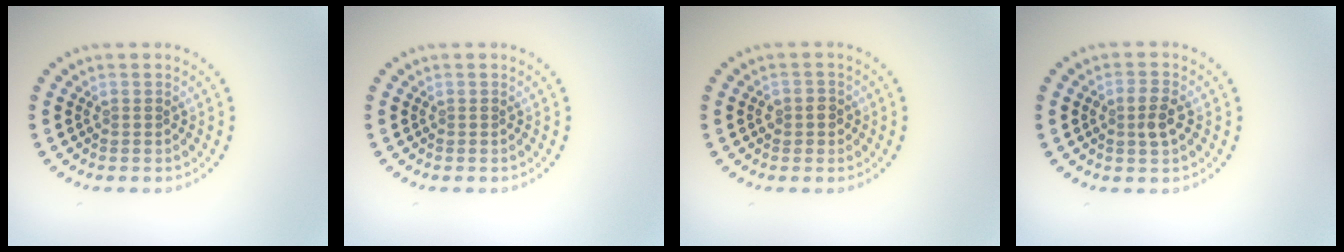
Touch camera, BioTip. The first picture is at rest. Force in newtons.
{"total": 0.0}
{"total": 1.5, "press": 1.4, "slide": 0.6}
{"total": 2.0, "press": 2.0, "slide": 0.4}